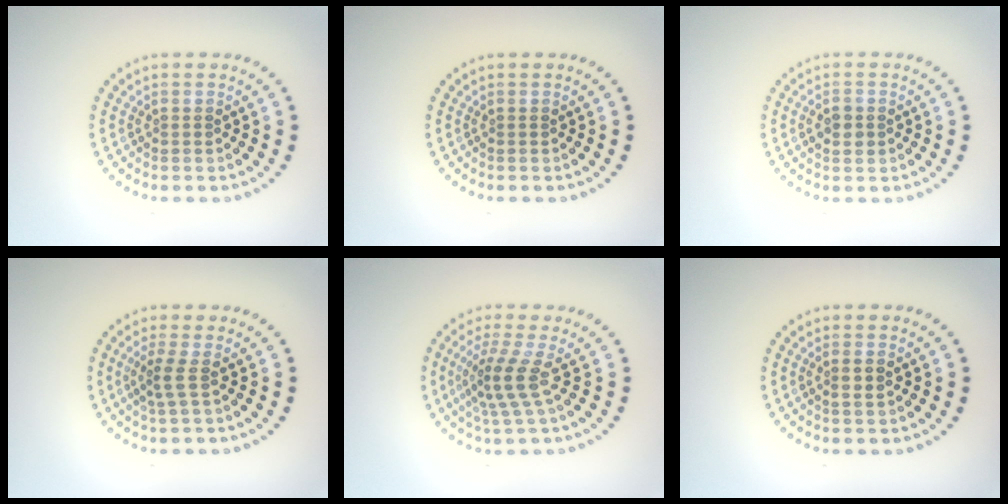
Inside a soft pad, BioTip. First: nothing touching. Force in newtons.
{"total": 0.0}
{"total": 2.2, "press": 2.2, "slide": 0.1}
{"total": 1.8, "press": 1.1, "slide": 1.4}
{"total": 3.2, "press": 2.2, "slide": 2.3}
{"total": 1.0, "press": 0.9, "slide": 0.5}